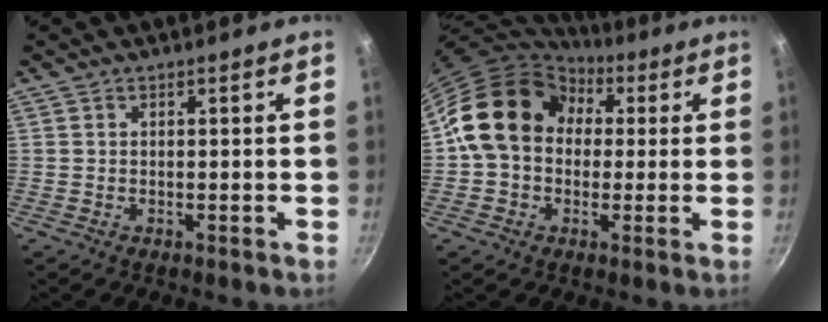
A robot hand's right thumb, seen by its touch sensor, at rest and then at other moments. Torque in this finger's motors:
{"motor_torque": [-0.89, 1.83, 1.20, -1.02, 0.46]}